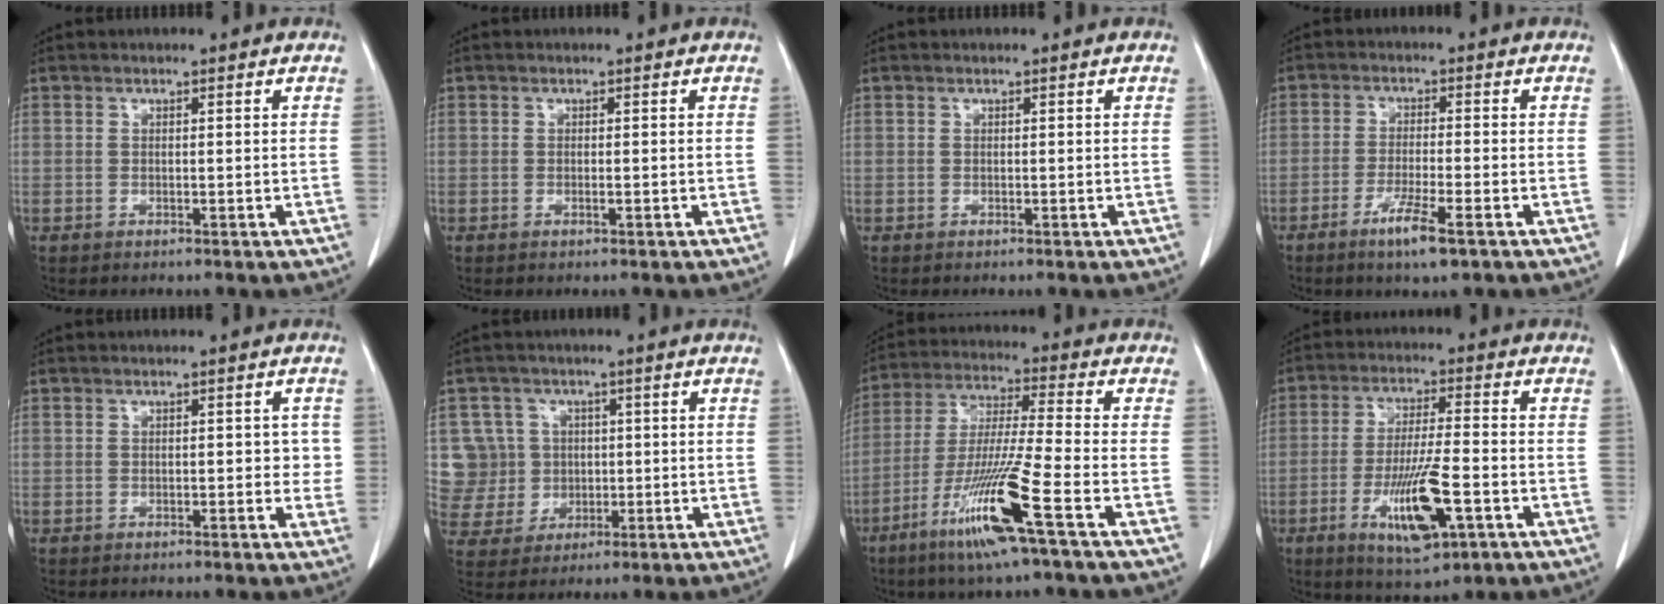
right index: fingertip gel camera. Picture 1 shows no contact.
{"total": 0.5, "force": [-0.2, 0.1, 0.5], "torque": [-0.010, -0.001, -0.002]}
{"total": 0.0}
{"total": 5.9, "force": [-3.4, 0.2, 4.8], "torque": [-0.090, -0.011, -0.061]}
{"total": 6.4, "force": [0.0, 3.3, 5.5], "torque": [-0.039, 0.024, -0.002]}
{"total": 8.2, "force": [1.1, 8.1, 0.4], "torque": [-0.014, 0.028, 0.034]}
{"total": 13.9, "force": [-7.0, -1.2, 12.0], "torque": [-0.242, -0.031, -0.133]}
{"total": 11.4, "force": [-4.4, 1.9, 10.3], "torque": [-0.191, -0.014, -0.070]}